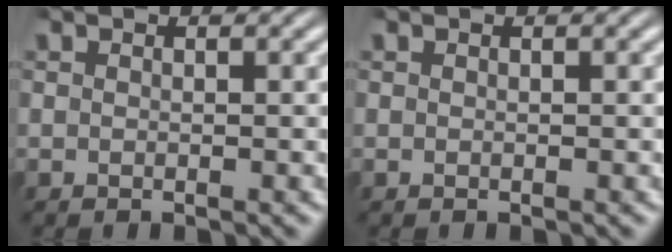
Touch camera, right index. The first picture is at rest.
{"total": 0.0}